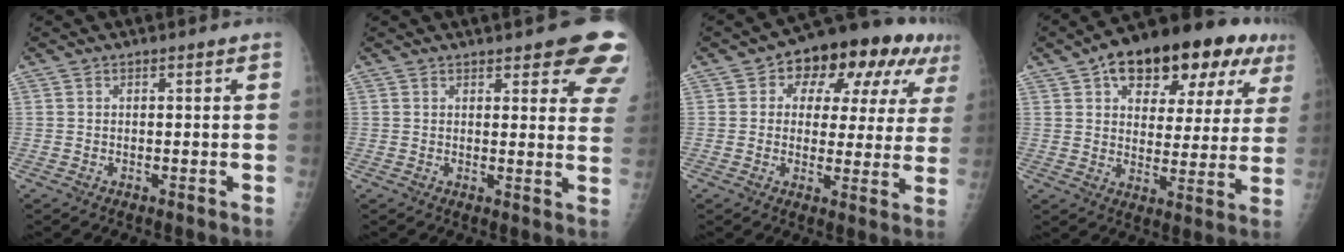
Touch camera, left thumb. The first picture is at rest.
{"total": 11.0, "force": [7.9, 3.5, 6.9], "torque": [-0.041, -0.034, 0.074]}
{"total": 16.7, "force": [6.8, 9.6, 11.8], "torque": [-0.103, 0.013, 0.084]}
{"total": 21.5, "force": [11.0, 11.0, 14.9], "torque": [-0.174, 0.008, 0.158]}